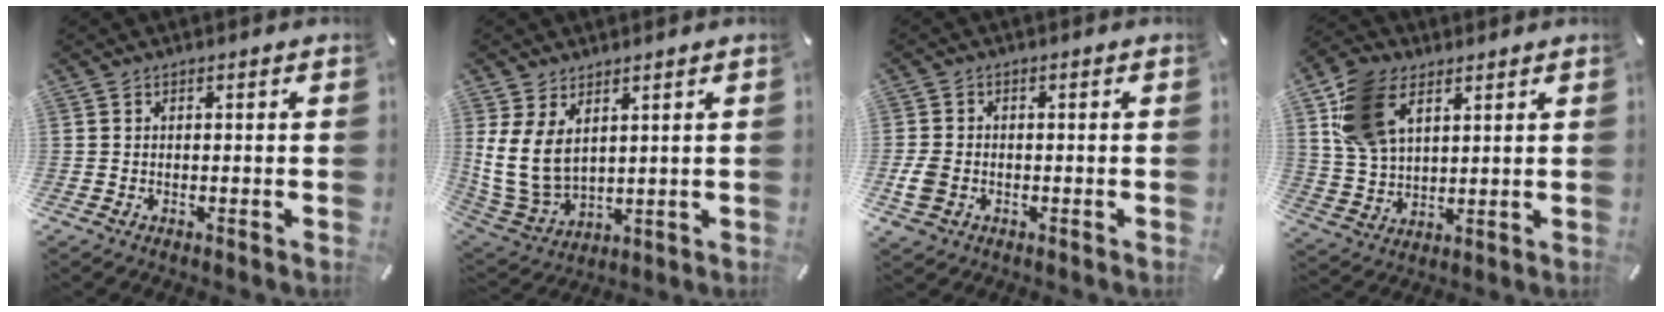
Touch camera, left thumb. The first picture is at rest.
{"total": 10.1, "force": [3.7, 6.8, 6.5], "torque": [-0.154, -0.018, 0.070]}
{"total": 5.3, "force": [-1.4, 4.3, 2.8], "torque": [-0.065, 0.005, -0.025]}
{"total": 12.6, "force": [5.9, 8.2, 7.6], "torque": [-0.190, -0.004, 0.111]}